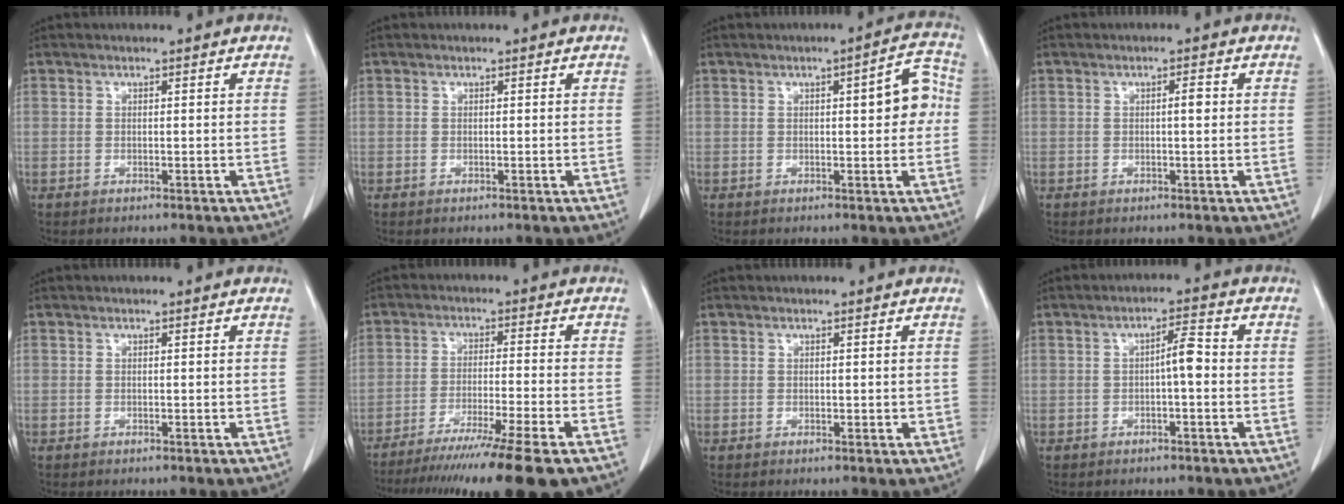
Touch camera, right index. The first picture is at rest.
{"total": 0.0}
{"total": 5.7, "force": [0.5, 1.6, 5.5], "torque": [-0.063, 0.019, 0.003]}
{"total": 1.5, "force": [0.1, 0.2, 1.4], "torque": [-0.022, 0.003, 0.002]}
{"total": 0.0}
{"total": 15.7, "force": [-12.1, -1.4, 9.9], "torque": [-0.134, -0.045, -0.190]}
{"total": 1.1, "force": [0.1, 0.6, 0.8], "torque": [-0.008, -0.001, 0.003]}
{"total": 3.4, "force": [-0.3, 0.6, 3.3], "torque": [-0.051, 0.008, -0.007]}